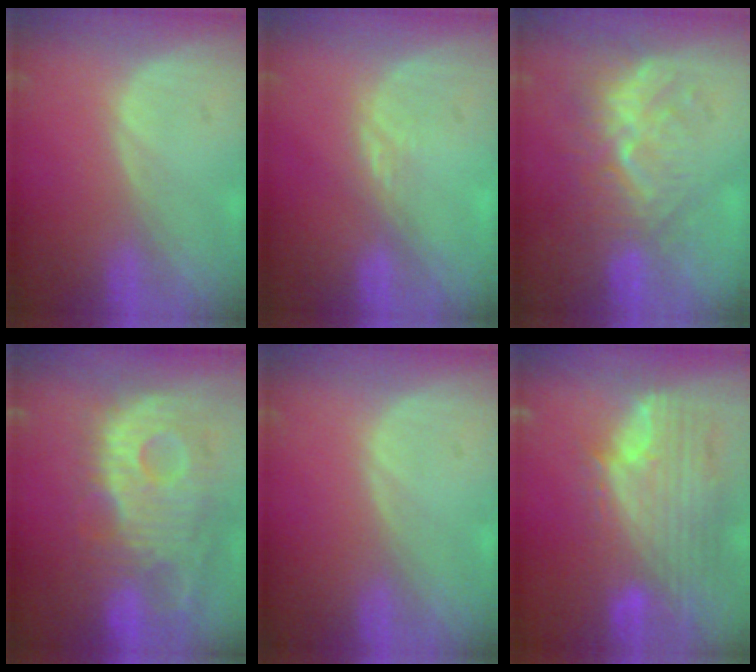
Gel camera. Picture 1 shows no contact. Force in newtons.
{"total": 2.0, "press": 1.5, "slide": 1.3}
{"total": 9.3, "press": 8.3, "slide": 4.1}
{"total": 12.2, "press": 10.8, "slide": 5.7}
{"total": 0.0}
{"total": 12.0, "press": 10.2, "slide": 6.3}